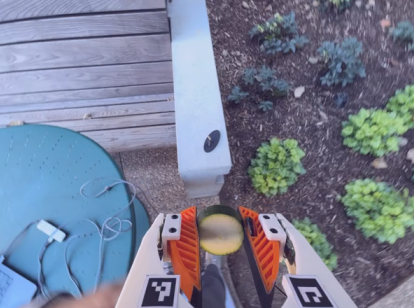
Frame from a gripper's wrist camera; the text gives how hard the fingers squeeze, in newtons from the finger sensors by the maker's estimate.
{"total": 13.6, "left": 13.4, "right": 13.8}